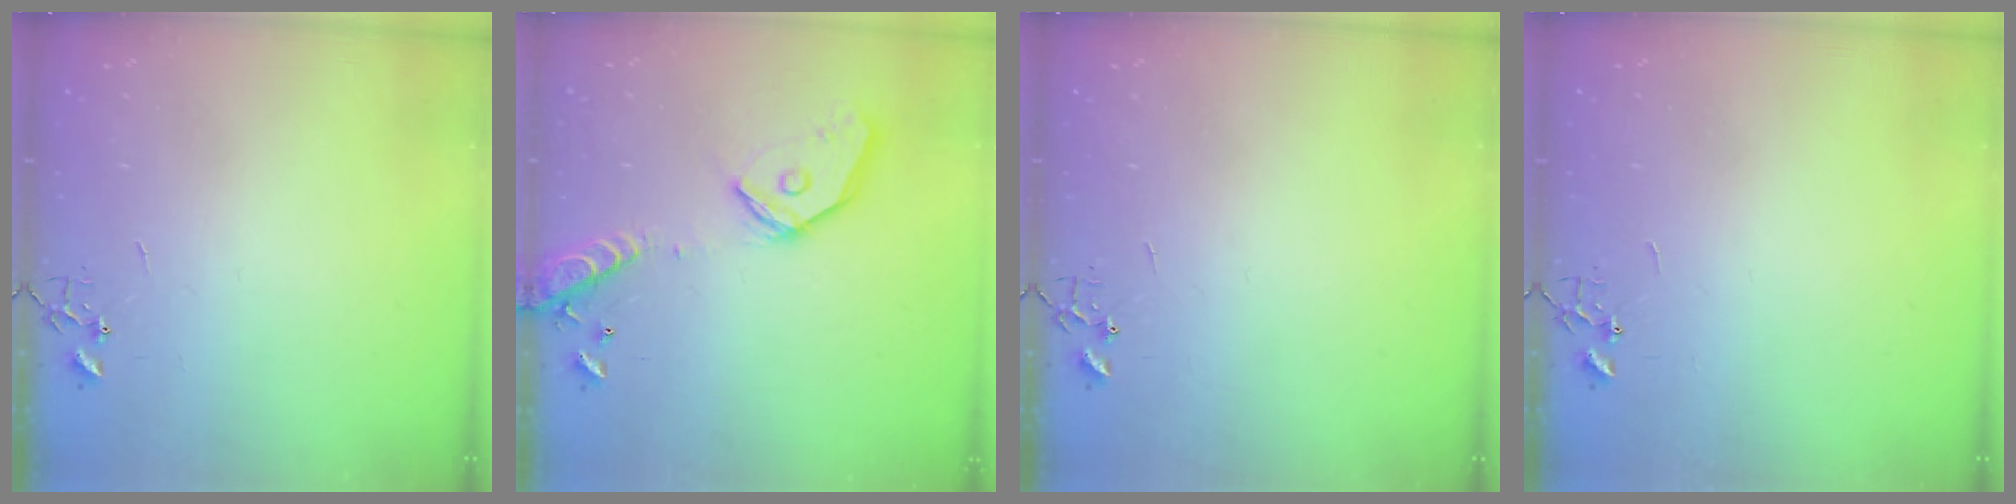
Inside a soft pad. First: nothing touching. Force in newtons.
{"total": 16.6, "press": 16.4, "slide": 3.0}
{"total": 0.0}
{"total": 0.0}